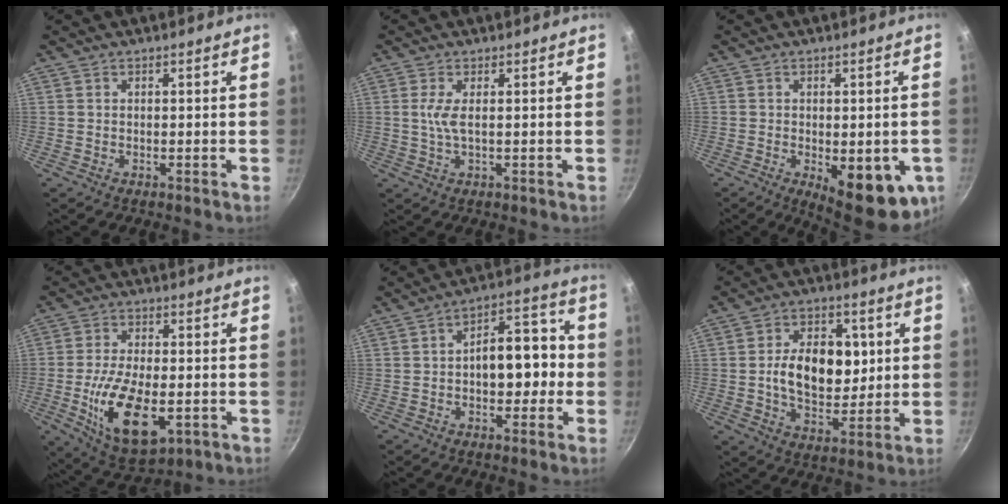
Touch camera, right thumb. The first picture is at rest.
{"total": 3.2, "force": [0.4, 0.9, 3.1], "torque": [-0.081, -0.001, 0.013]}
{"total": 14.2, "force": [-5.1, 6.2, 11.7], "torque": [-0.132, -0.004, -0.054]}
{"total": 15.6, "force": [-4.1, 7.6, 13.0], "torque": [-0.228, -0.005, -0.056]}
{"total": 11.4, "force": [-1.0, 6.5, 9.3], "torque": [-0.101, 0.041, -0.021]}
{"total": 14.3, "force": [1.4, 9.1, 10.9], "torque": [-0.137, -0.002, 0.026]}